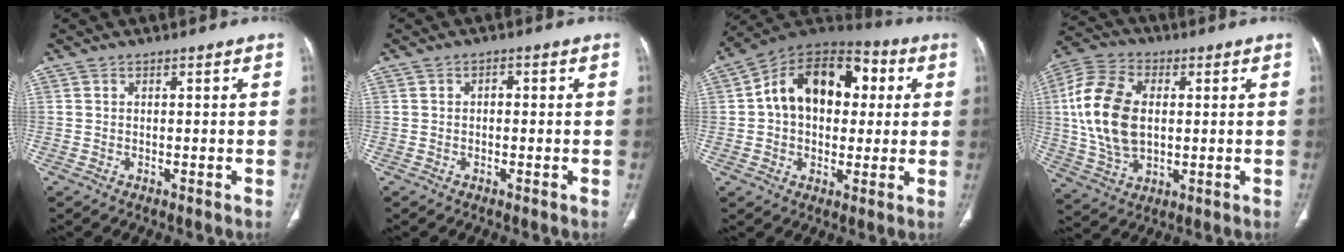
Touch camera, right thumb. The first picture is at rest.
{"total": 1.3, "force": [0.0, 0.8, 1.0], "torque": [-0.010, 0.005, -0.004]}
{"total": 19.2, "force": [3.2, 13.1, 13.7], "torque": [-0.179, 0.030, 0.043]}
{"total": 16.6, "force": [1.6, 10.5, 12.8], "torque": [-0.258, 0.005, 0.031]}